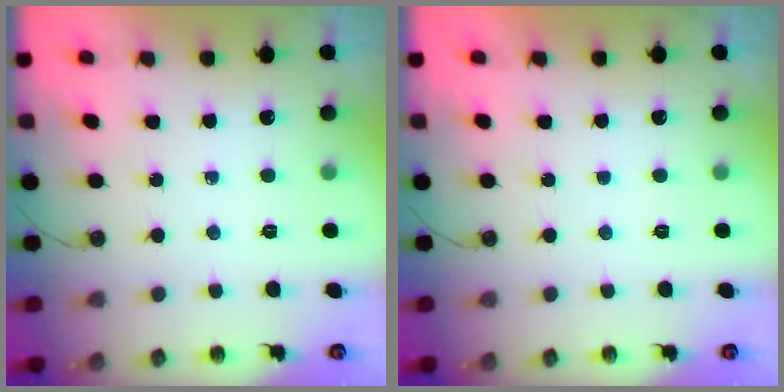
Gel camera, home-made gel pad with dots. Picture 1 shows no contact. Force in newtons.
{"total": 0.0}